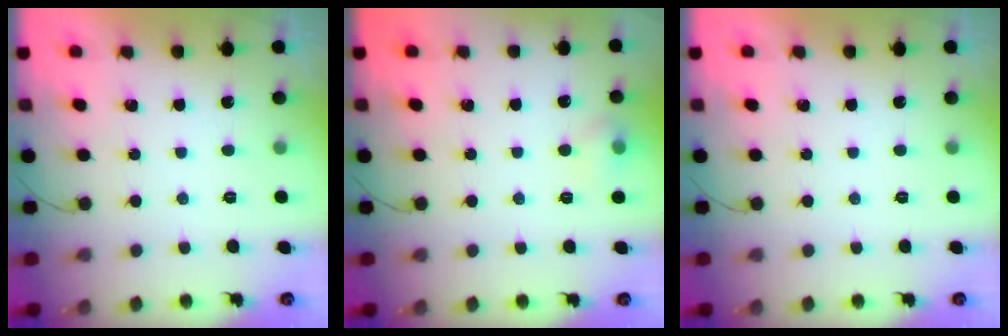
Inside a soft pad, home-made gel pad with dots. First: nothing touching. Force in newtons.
{"total": 5.4, "press": 5.2, "slide": 1.4}
{"total": 0.0}